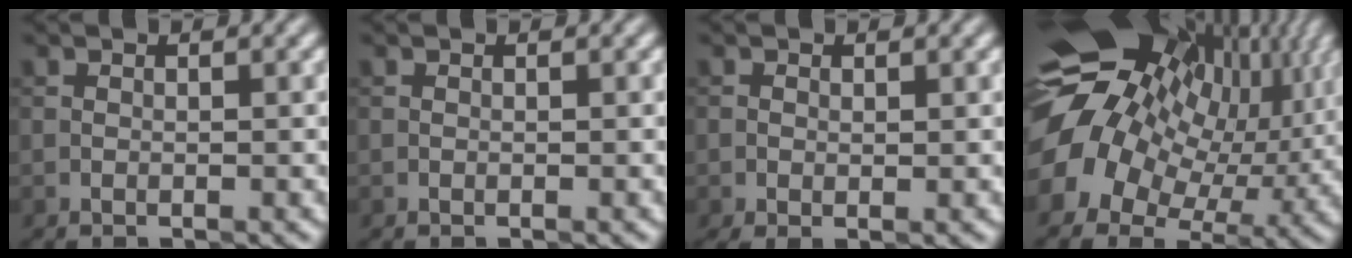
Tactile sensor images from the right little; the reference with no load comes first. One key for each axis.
{"total": 0.0}
{"total": 1.6, "fx": -0.2, "fy": 0.9, "fz": 1.3, "tx": -0.022, "ty": 0.000, "tz": -0.002}
{"total": 17.2, "fx": 3.3, "fy": 12.9, "fz": 10.8, "tx": -0.206, "ty": -0.009, "tz": 0.080}